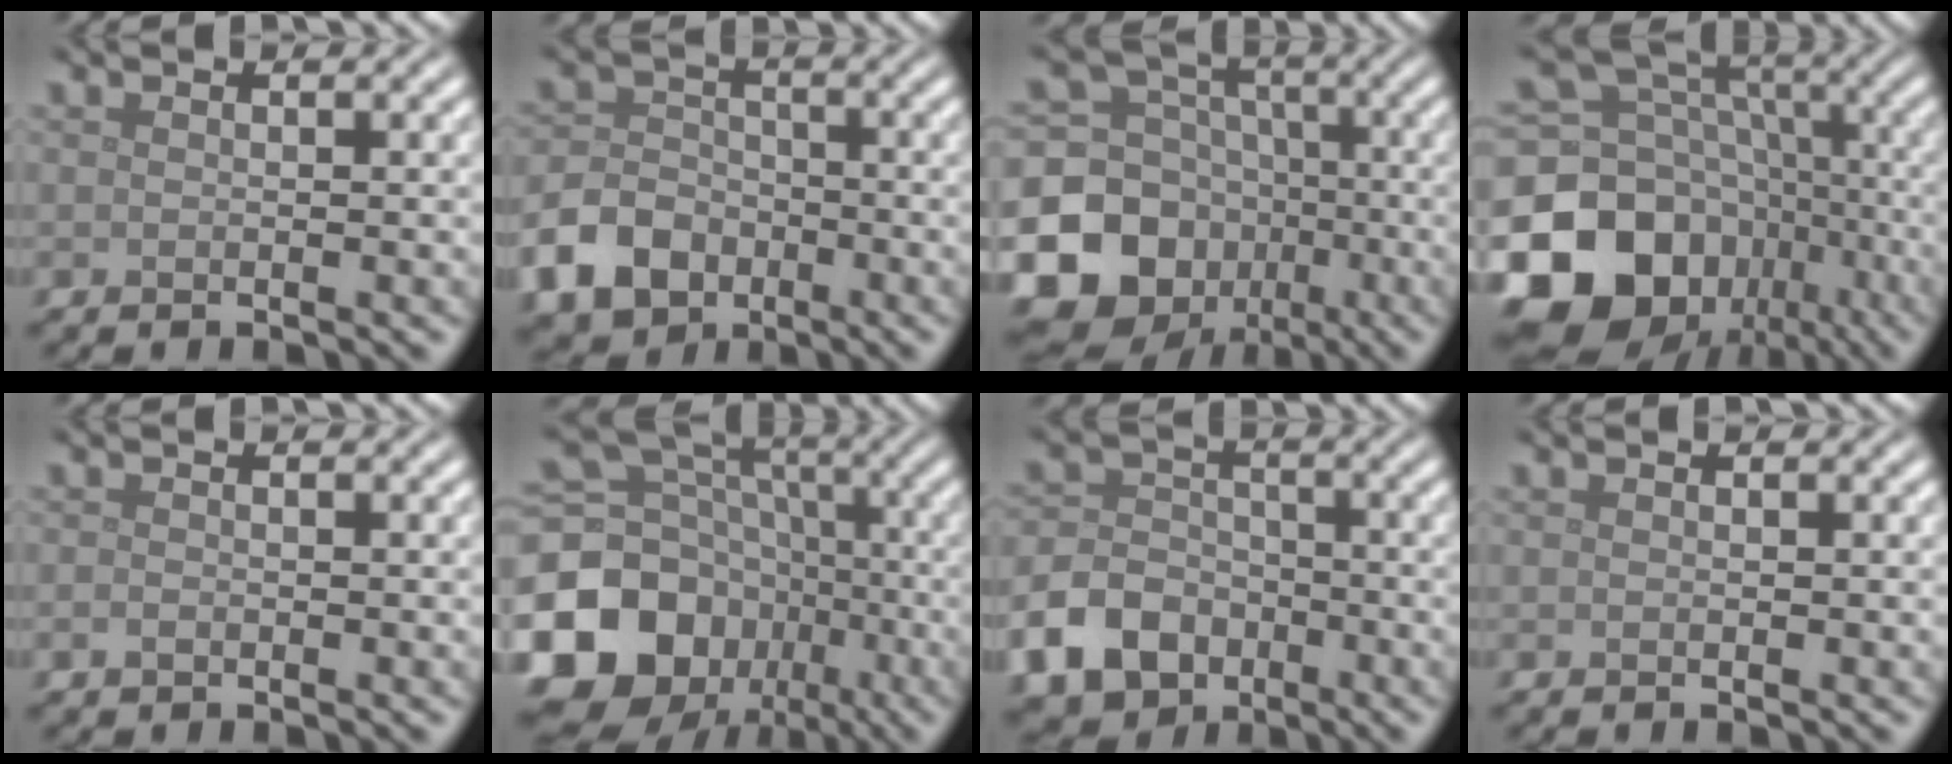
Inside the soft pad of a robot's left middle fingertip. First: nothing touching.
{"total": 6.1, "force": [-3.2, 4.4, 2.7], "torque": [-0.063, -0.002, -0.070]}
{"total": 16.9, "force": [-6.0, 14.9, 5.1], "torque": [-0.140, -0.042, -0.117]}
{"total": 17.7, "force": [-7.7, 14.0, 7.7], "torque": [-0.196, -0.013, -0.129]}
{"total": 0.6, "force": [-0.3, 0.4, 0.3], "torque": [-0.008, -0.001, -0.007]}
{"total": 18.8, "force": [-7.3, 15.7, 7.2], "torque": [-0.181, -0.022, -0.136]}
{"total": 8.7, "force": [-4.8, 6.5, 3.2], "torque": [-0.061, -0.018, -0.104]}
{"total": 0.0}